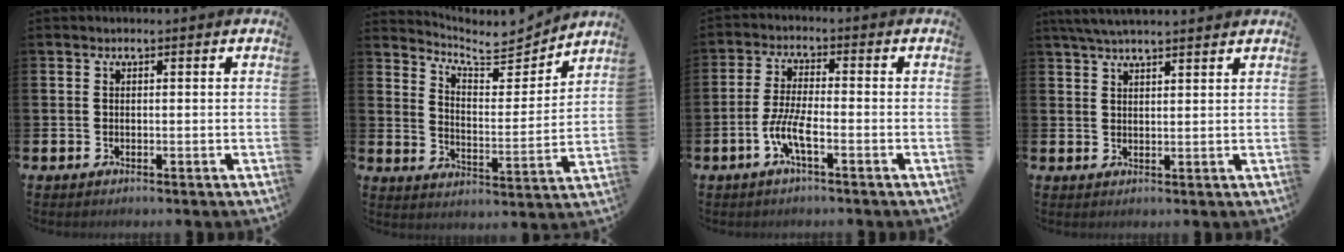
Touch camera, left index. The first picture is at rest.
{"total": 6.9, "force": [6.7, 1.3, 1.2], "torque": [-0.043, -0.060, 0.113]}
{"total": 4.6, "force": [-2.1, 0.8, 4.0], "torque": [-0.093, -0.003, -0.041]}
{"total": 4.2, "force": [3.9, 0.4, 1.5], "torque": [-0.037, -0.007, 0.072]}